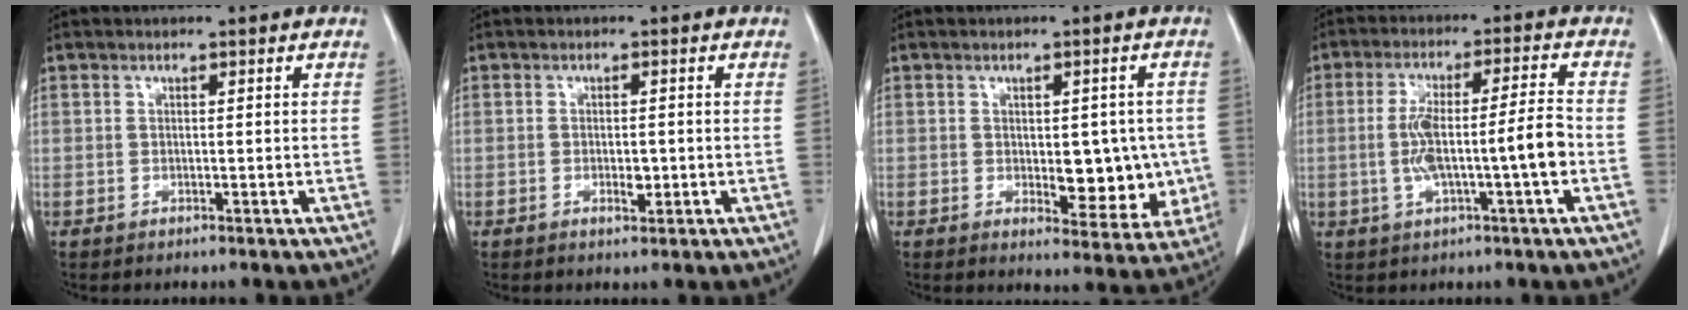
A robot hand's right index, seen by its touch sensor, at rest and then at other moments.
{"total": 2.1, "force": [-0.5, 0.9, 1.8], "torque": [-0.031, -0.002, -0.004]}
{"total": 8.8, "force": [-0.7, 4.5, 7.6], "torque": [-0.078, 0.002, 0.002]}
{"total": 9.4, "force": [-1.8, 0.6, 9.2], "torque": [-0.172, 0.018, -0.028]}